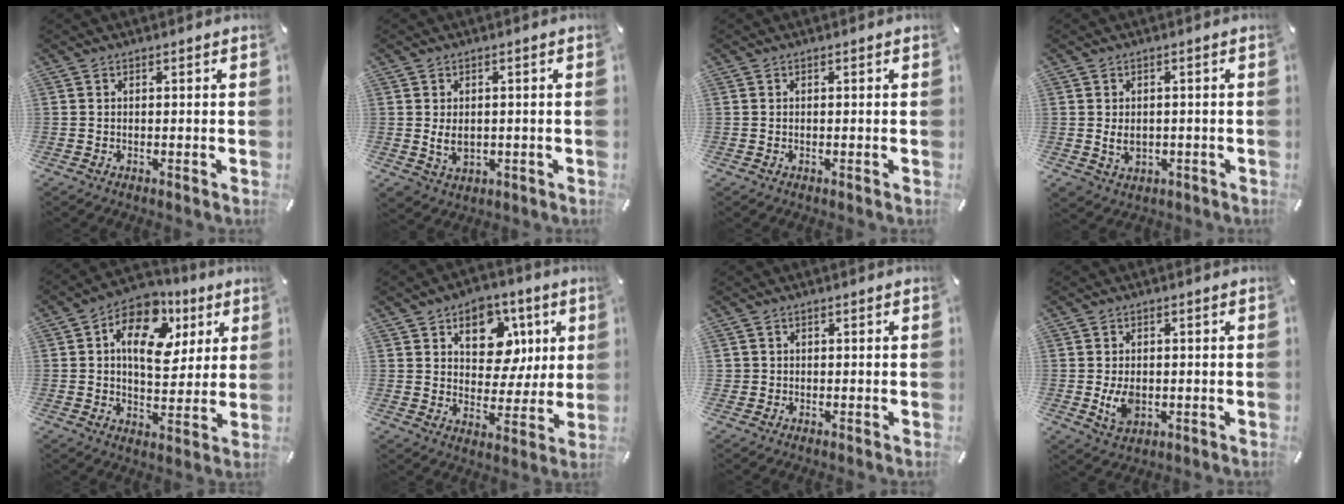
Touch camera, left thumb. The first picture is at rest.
{"total": 4.3, "force": [-0.1, 3.3, 2.6], "torque": [-0.055, -0.003, -0.005]}
{"total": 0.0}
{"total": 3.8, "force": [-0.4, 3.2, 2.0], "torque": [-0.038, -0.001, -0.008]}
{"total": 14.5, "force": [5.6, 9.8, 9.1], "torque": [-0.132, -0.019, 0.098]}
{"total": 12.7, "force": [4.8, 9.7, 6.6], "torque": [-0.086, -0.021, 0.085]}
{"total": 1.3, "force": [0.1, 1.3, 0.0], "torque": [0.000, 0.003, 0.001]}
{"total": 5.7, "force": [-0.6, 4.0, 4.0], "torque": [-0.074, -0.007, -0.013]}